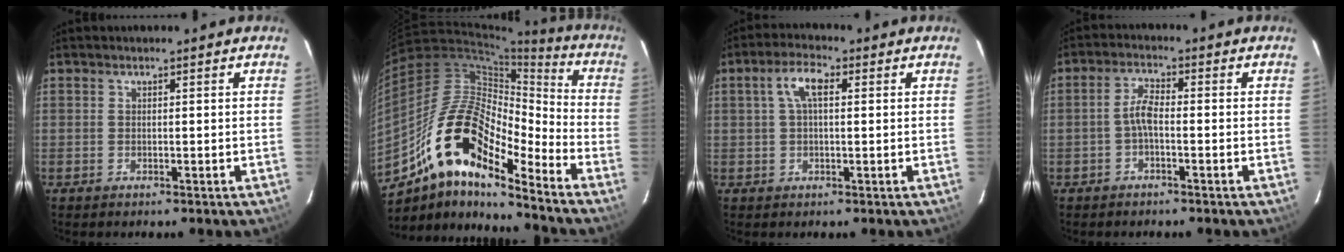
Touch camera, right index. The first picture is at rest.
{"total": 19.7, "force": [-12.6, 6.3, 13.7], "torque": [-0.237, -0.009, -0.250]}
{"total": 5.0, "force": [1.2, 2.1, 4.4], "torque": [-0.086, 0.017, 0.022]}
{"total": 3.3, "force": [-1.2, 0.9, 2.9], "torque": [-0.065, 0.011, -0.026]}